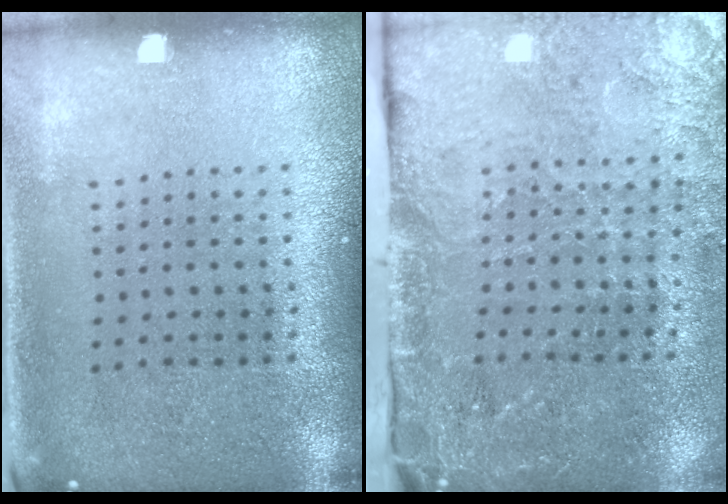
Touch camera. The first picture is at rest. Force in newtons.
{"total": 3.6, "press": 3.3, "slide": 1.3}